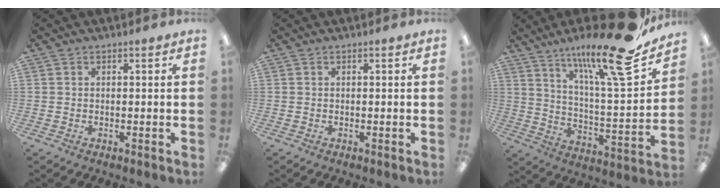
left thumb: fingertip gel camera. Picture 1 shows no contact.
{"total": 0.0}
{"total": 22.6, "force": [16.8, 3.3, 14.8], "torque": [-0.233, -0.114, 0.260]}